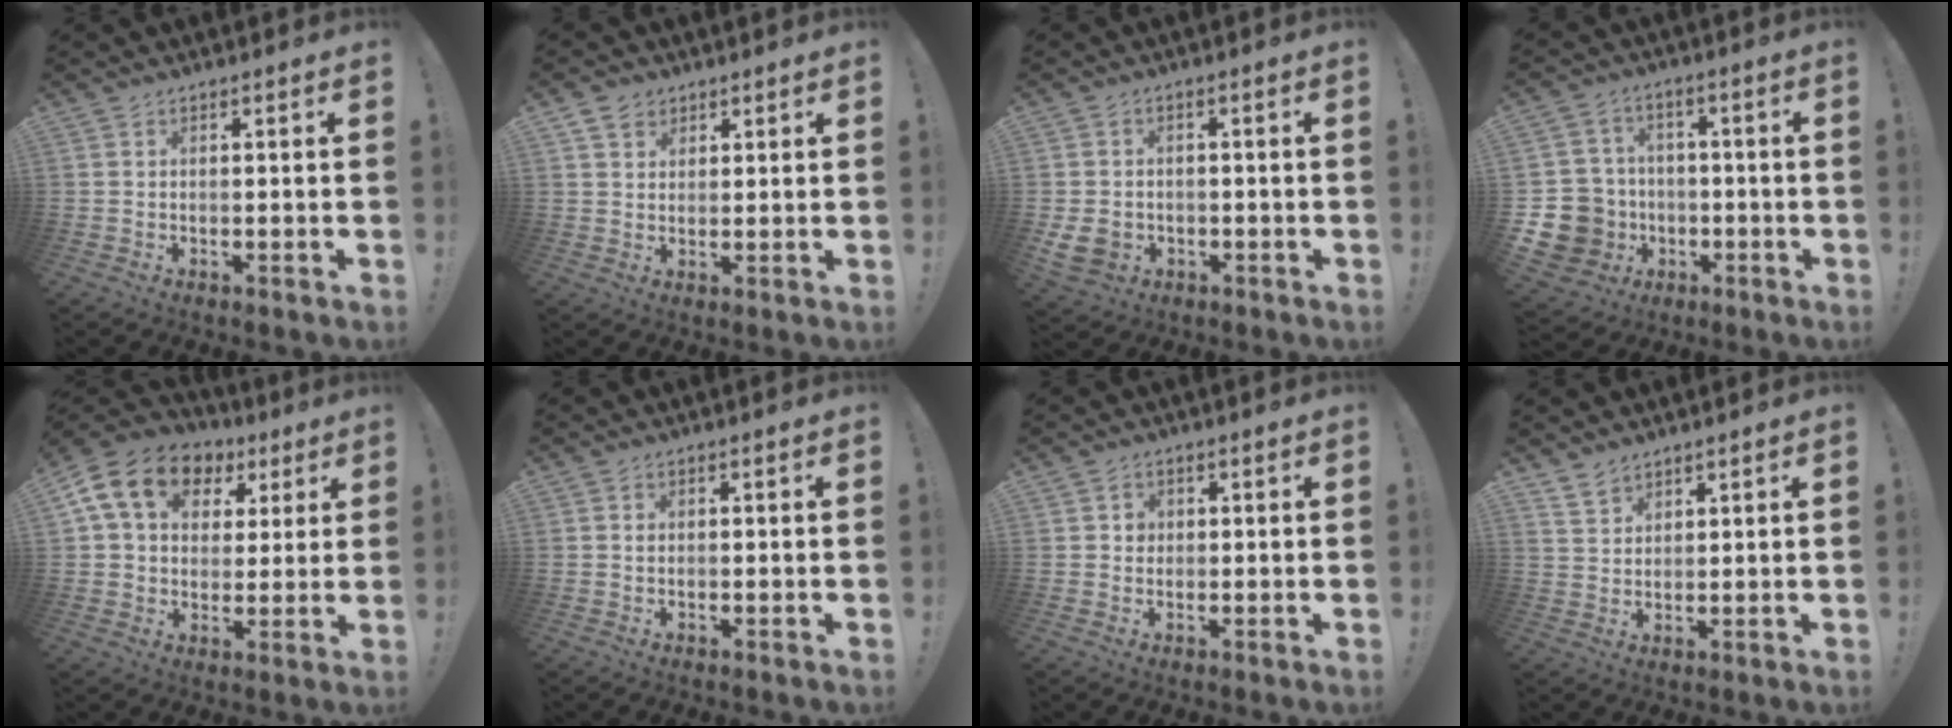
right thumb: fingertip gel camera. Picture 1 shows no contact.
{"total": 4.5, "force": [2.7, 3.4, 1.2], "torque": [-0.020, -0.008, 0.051]}
{"total": 6.8, "force": [-1.8, 5.4, 3.7], "torque": [-0.072, 0.004, -0.031]}
{"total": 12.2, "force": [-2.9, 11.1, 4.1], "torque": [-0.091, 0.020, -0.044]}
{"total": 16.1, "force": [6.5, 11.6, 9.1], "torque": [-0.148, -0.011, 0.123]}
{"total": 0.6, "force": [0.1, 0.6, 0.0], "torque": [0.006, -0.001, 0.000]}
{"total": 2.3, "force": [0.3, 2.2, 0.7], "torque": [-0.005, -0.001, 0.003]}
{"total": 4.2, "force": [3.6, 2.1, 0.7], "torque": [-0.017, -0.021, 0.070]}